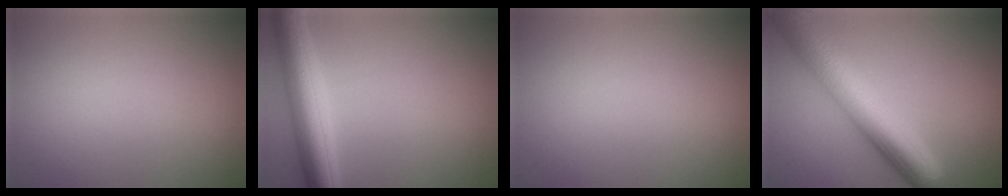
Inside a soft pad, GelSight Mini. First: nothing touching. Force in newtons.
{"total": 5.9, "press": 5.9, "slide": 0.2}
{"total": 0.0}
{"total": 9.3, "press": 9.3, "slide": 0.4}